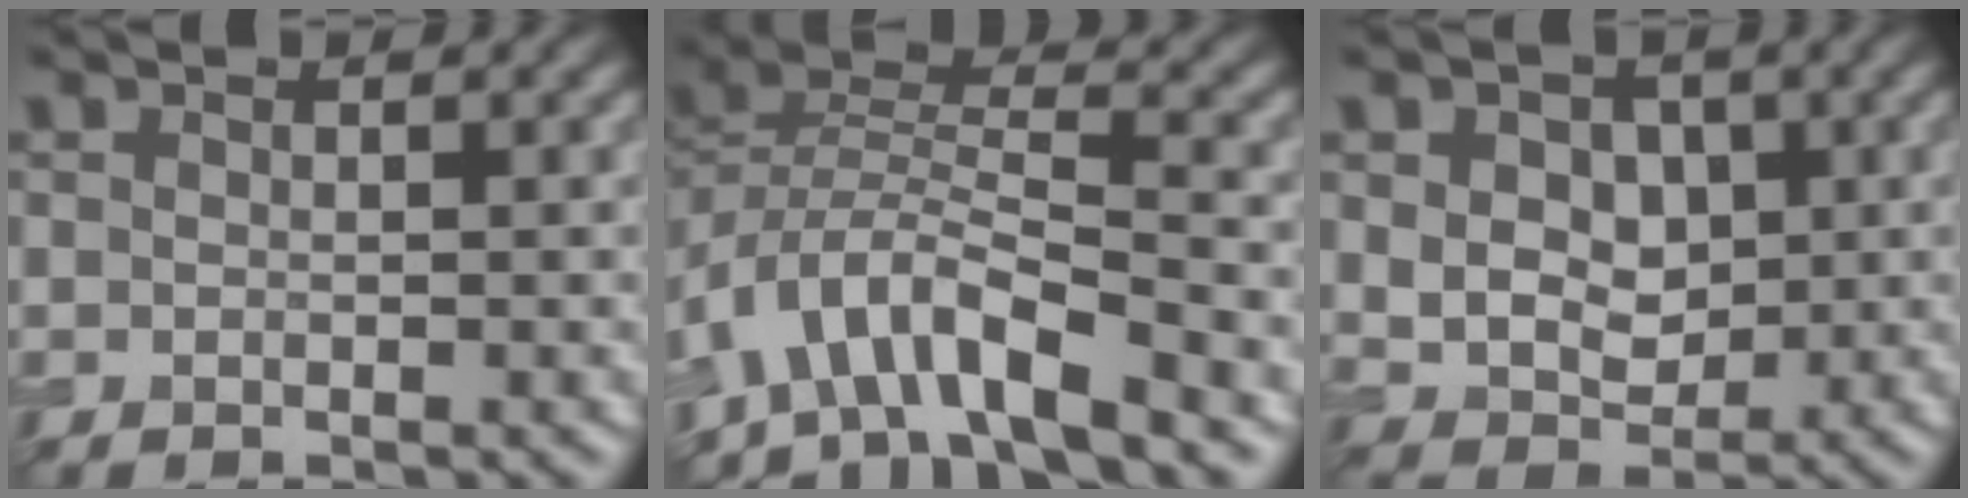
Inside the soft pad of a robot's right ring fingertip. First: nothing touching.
{"total": 7.4, "force": [-5.0, 2.8, 4.6], "torque": [-0.072, 0.006, -0.103]}
{"total": 5.8, "force": [1.3, 4.5, 3.5], "torque": [-0.055, 0.009, 0.010]}